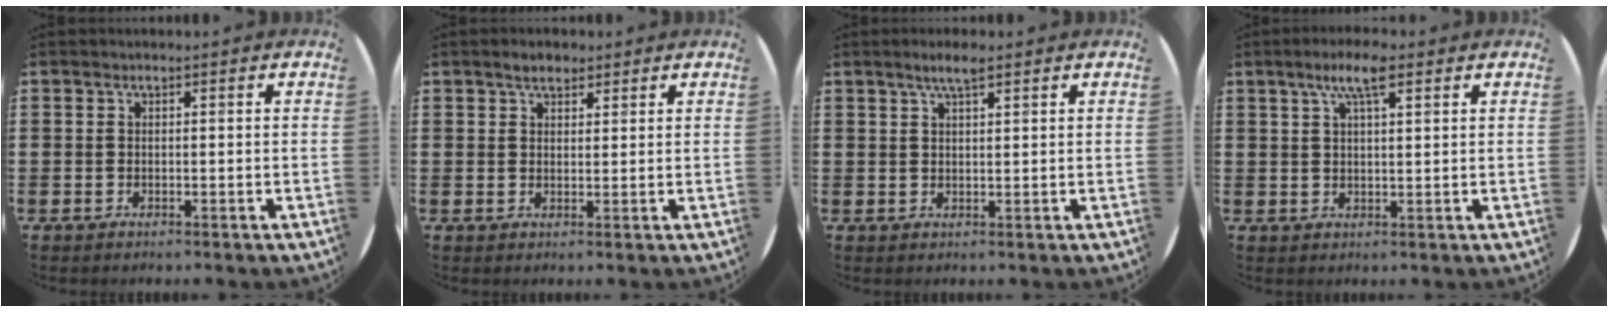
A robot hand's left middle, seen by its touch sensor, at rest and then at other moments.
{"total": 2.5, "force": [2.1, 1.0, 0.8], "torque": [-0.003, -0.002, 0.036]}
{"total": 3.2, "force": [2.3, 0.6, 2.2], "torque": [-0.046, 0.006, 0.040]}
{"total": 5.3, "force": [3.3, 1.3, 4.0], "torque": [-0.078, 0.005, 0.054]}